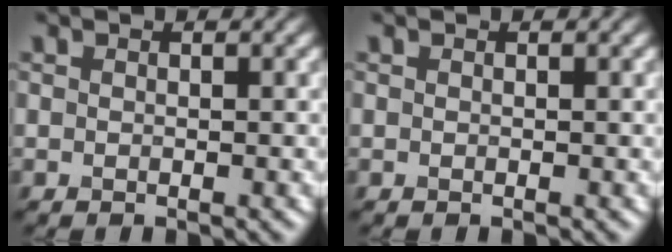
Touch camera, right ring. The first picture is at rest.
{"total": 0.0}